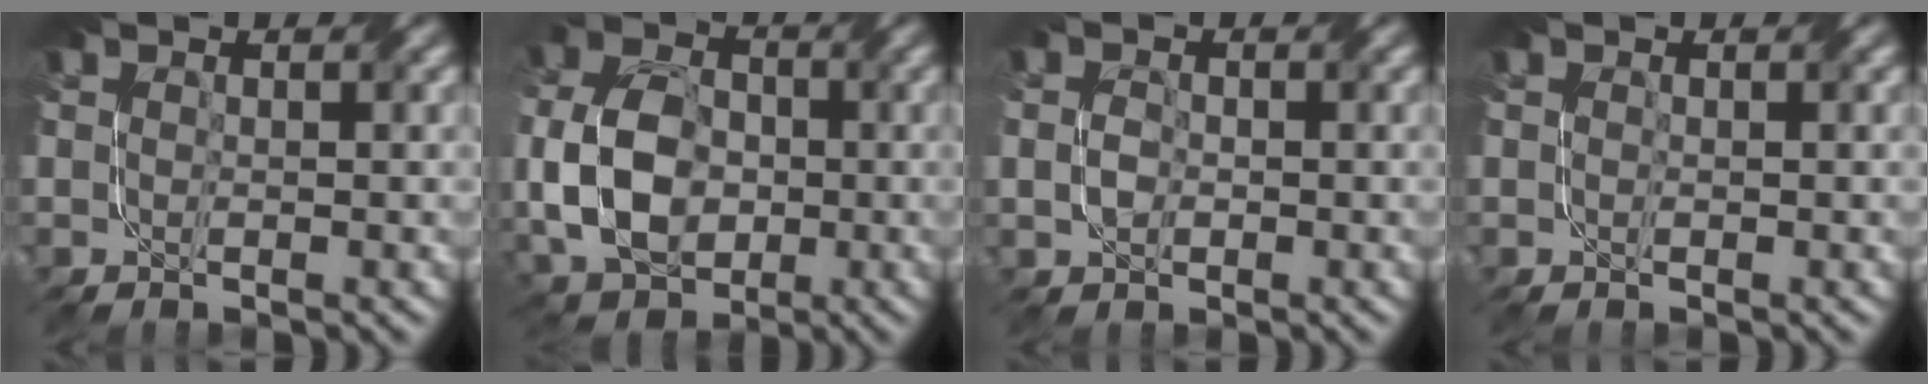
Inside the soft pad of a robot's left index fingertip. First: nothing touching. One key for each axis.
{"total": 8.0, "fx": -1.9, "fy": 5.6, "fz": 5.5, "tx": -0.113, "ty": -0.001, "tz": -0.047}
{"total": 1.4, "fx": -0.9, "fy": 0.7, "fz": 0.7, "tx": -0.017, "ty": -0.004, "tz": -0.019}
{"total": 0.0}